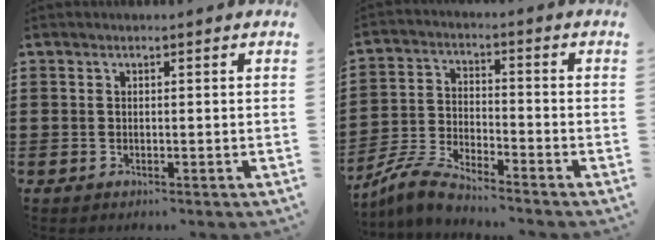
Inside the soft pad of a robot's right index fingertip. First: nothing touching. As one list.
[{"total": 6.1, "force": [-5.8, 0.2, 1.9], "torque": [-0.056, -0.006, -0.116]}]